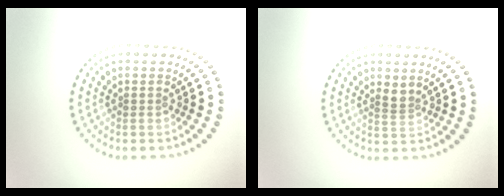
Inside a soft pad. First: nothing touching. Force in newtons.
{"total": 0.9, "press": 0.5, "slide": 0.7}